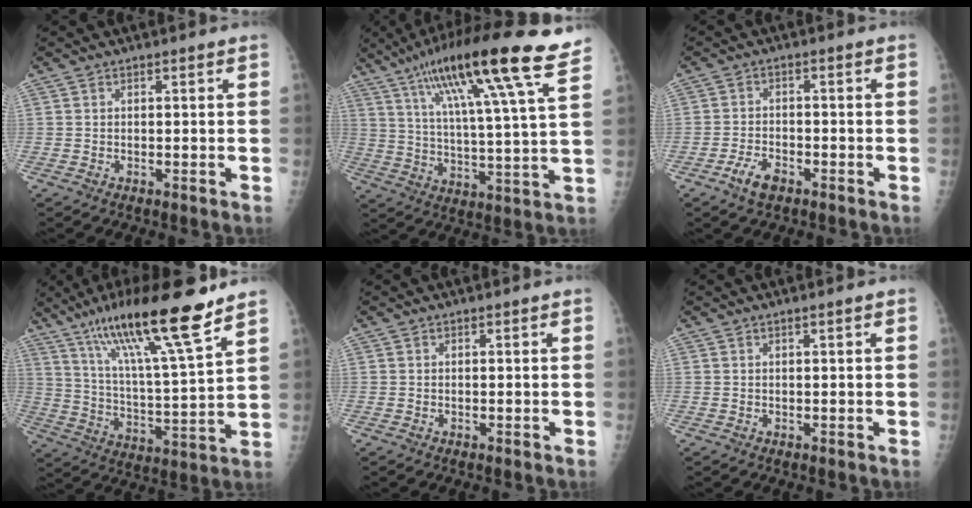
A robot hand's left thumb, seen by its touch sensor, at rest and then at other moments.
{"total": 21.3, "force": [13.4, 1.2, 16.5], "torque": [-0.257, -0.031, 0.207]}
{"total": 4.2, "force": [-2.7, 2.0, 2.5], "torque": [-0.051, 0.015, -0.048]}
{"total": 19.7, "force": [13.6, 1.9, 14.1], "torque": [-0.233, -0.058, 0.236]}
{"total": 0.0}
{"total": 0.6, "force": [0.3, 0.0, 0.5], "torque": [-0.010, 0.001, 0.005]}